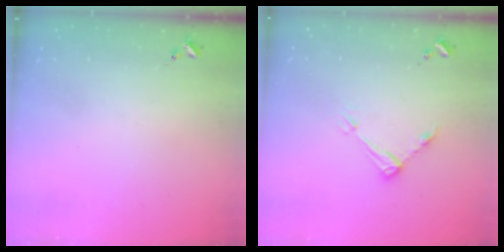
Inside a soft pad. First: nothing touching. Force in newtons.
{"total": 6.5, "press": 6.4, "slide": 0.5}